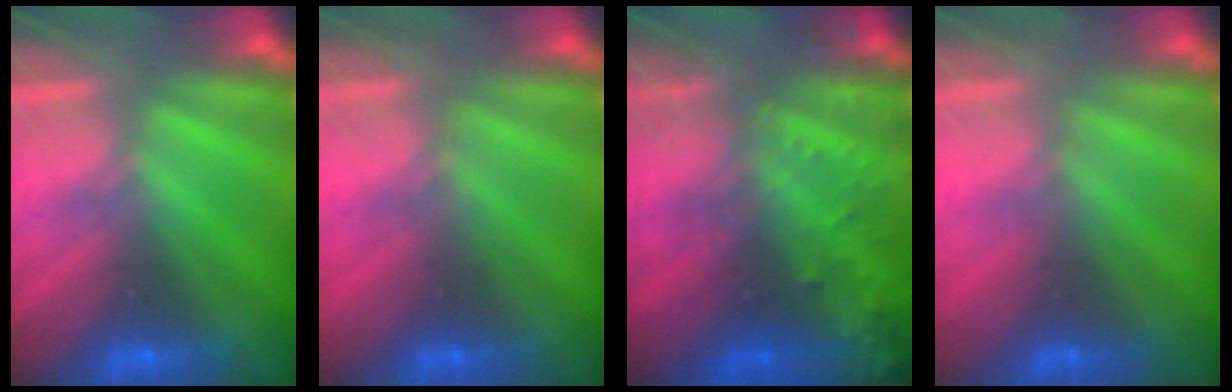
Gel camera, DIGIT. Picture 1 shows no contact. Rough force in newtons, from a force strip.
{"total": 5.4}
{"total": 9.3}
{"total": 4.7}